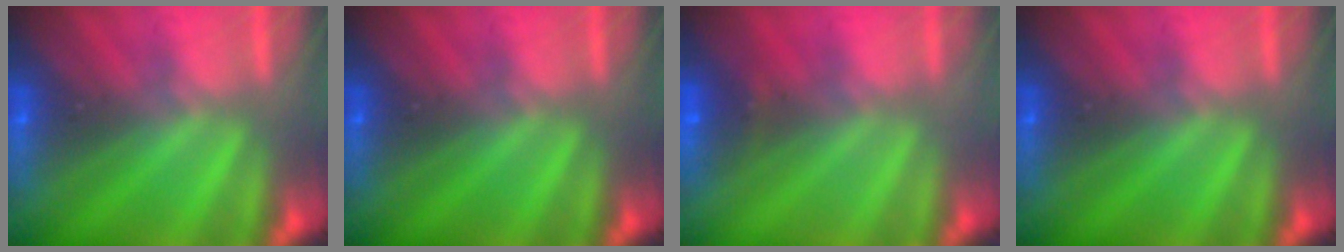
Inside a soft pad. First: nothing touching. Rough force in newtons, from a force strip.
{"total": 0.0}
{"total": 2.0}
{"total": 0.0}